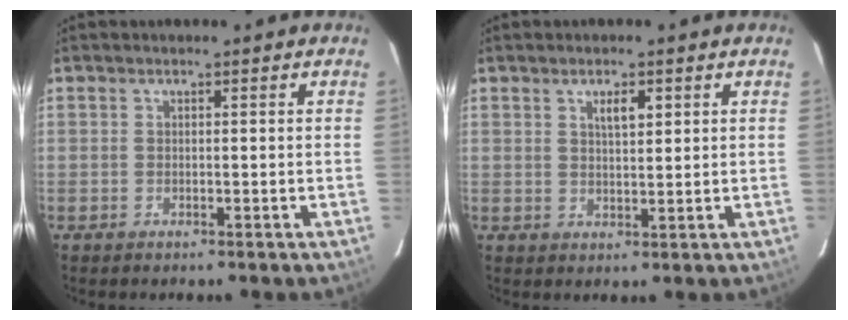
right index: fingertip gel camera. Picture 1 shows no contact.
{"total": 3.1, "force": [1.4, 1.1, 2.5], "torque": [-0.040, 0.003, 0.025]}